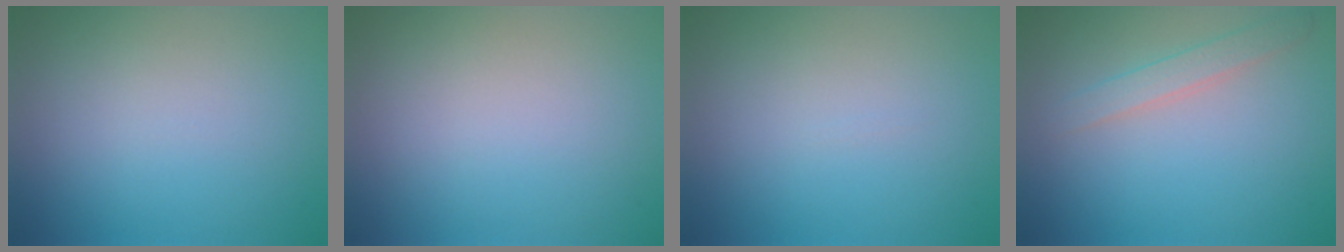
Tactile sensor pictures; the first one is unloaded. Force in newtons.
{"total": 0.0}
{"total": 0.0}
{"total": 1.8, "press": 1.8, "slide": 0.1}